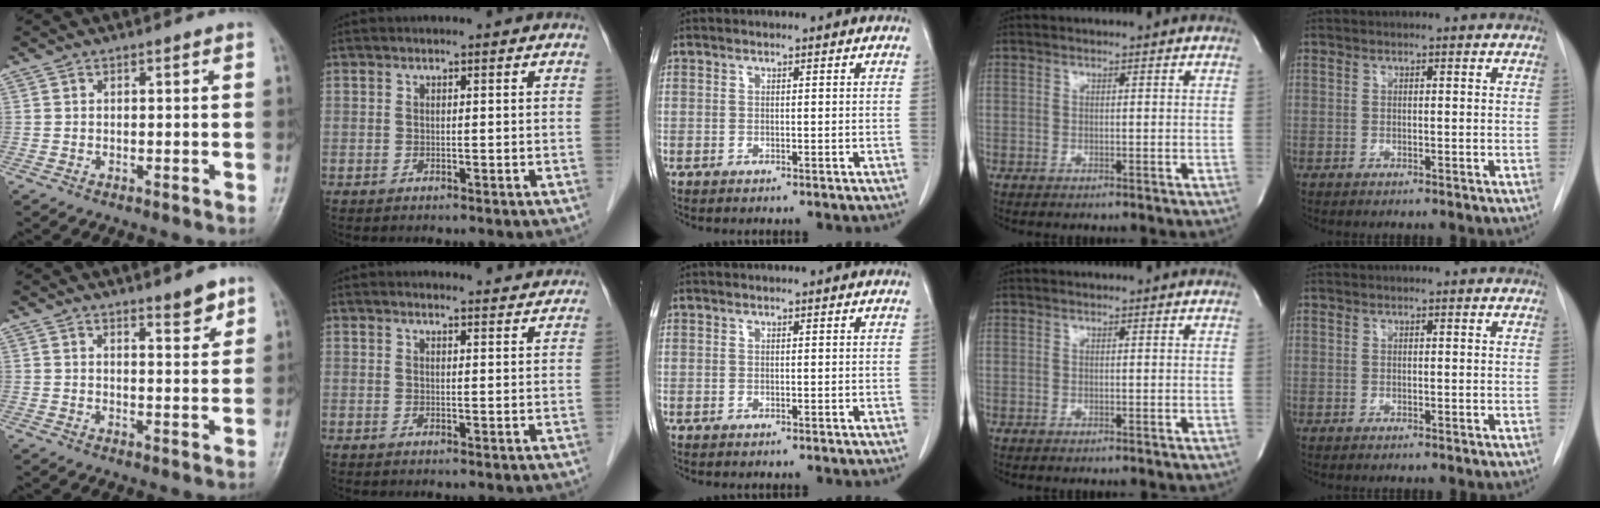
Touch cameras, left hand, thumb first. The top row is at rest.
{"thumb": {"total": 4.0, "force": [3.1, 1.0, 2.3], "torque": [-0.020, -0.026, 0.044]}, "index": {"total": 5.7, "force": [5.7, 0.6, 0.7], "torque": [-0.008, 0.004, 0.053]}}